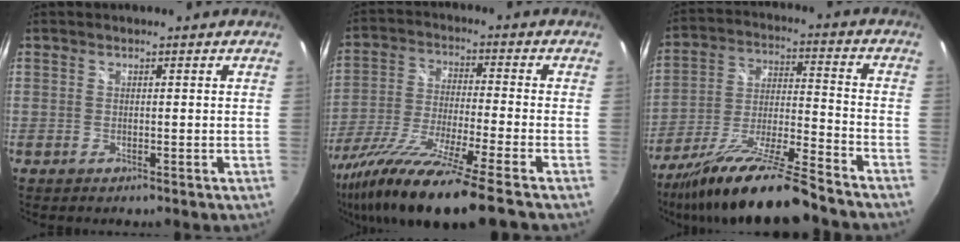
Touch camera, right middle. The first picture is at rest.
{"total": 18.6, "force": [-14.4, -0.6, 11.8], "torque": [-0.234, -0.058, -0.256]}
{"total": 18.0, "force": [-14.6, 0.7, 10.5], "torque": [-0.206, -0.031, -0.256]}